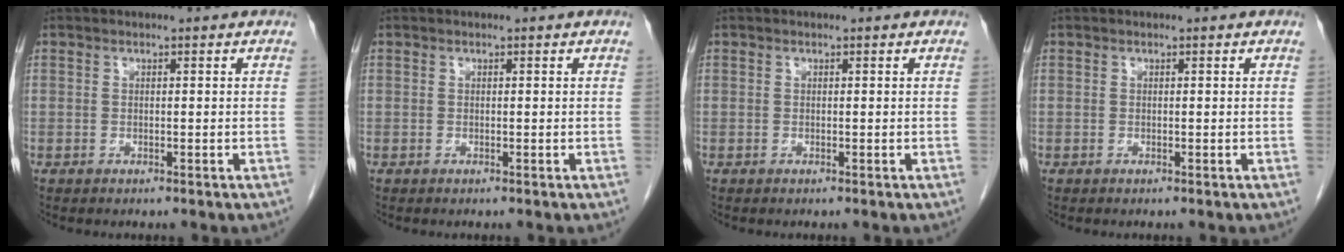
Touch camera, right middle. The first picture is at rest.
{"total": 0.0}
{"total": 0.0}
{"total": 0.0}